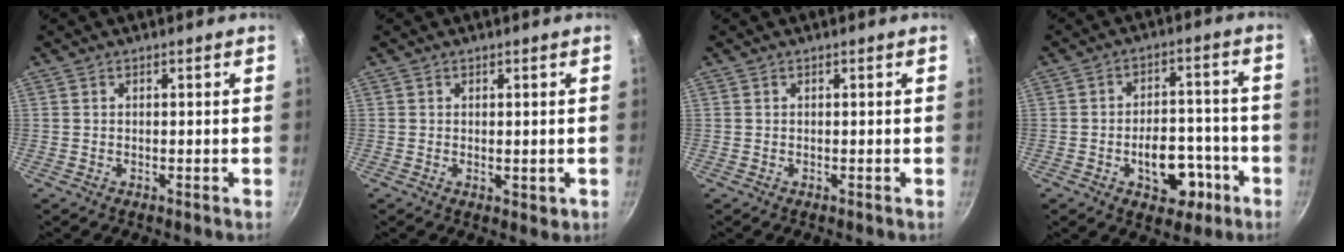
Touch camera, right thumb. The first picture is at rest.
{"total": 1.8, "force": [-0.1, 1.0, 1.5], "torque": [-0.018, -0.005, 0.000]}
{"total": 0.0}
{"total": 11.1, "force": [-4.3, 7.0, 7.6], "torque": [-0.065, 0.035, -0.052]}